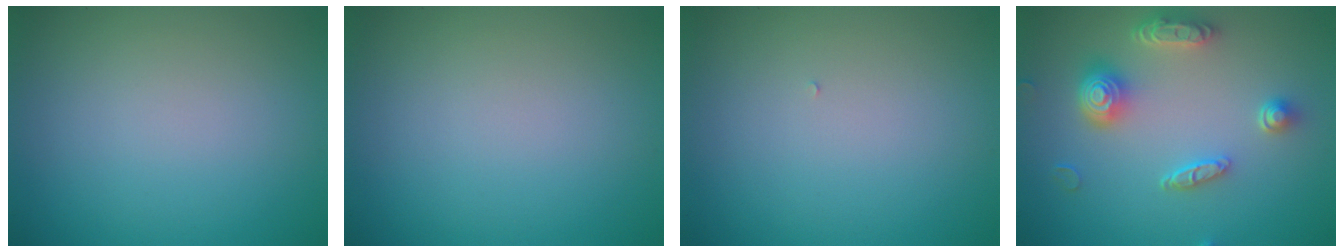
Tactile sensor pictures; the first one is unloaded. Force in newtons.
{"total": 0.0}
{"total": 0.0}
{"total": 4.9, "press": 4.0, "slide": 2.8}